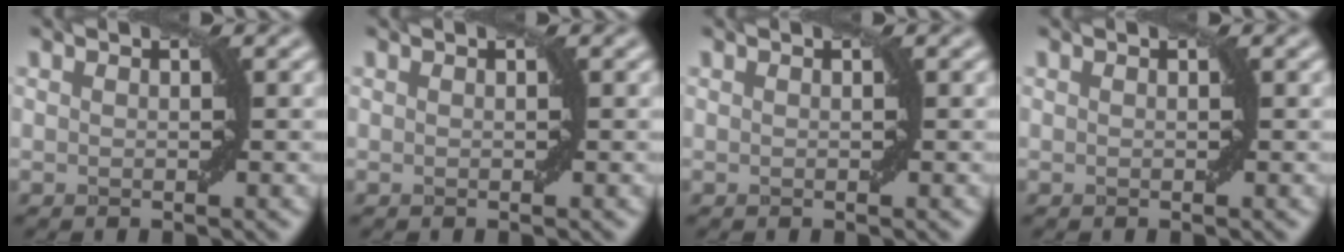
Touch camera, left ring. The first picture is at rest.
{"total": 0.0}
{"total": 0.0}
{"total": 0.0}